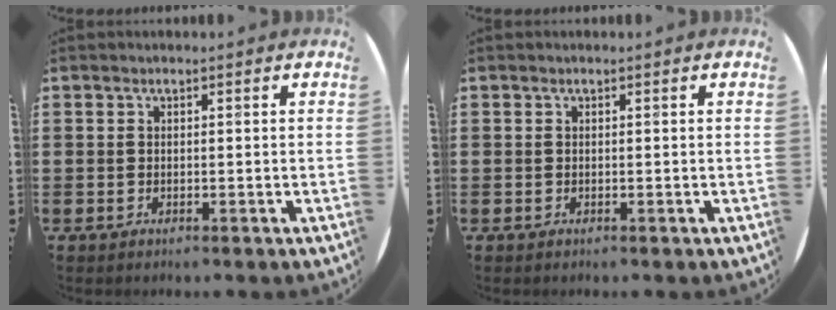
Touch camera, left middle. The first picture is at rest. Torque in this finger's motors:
{"motor_torque": [-0.29, -0.24, 0.02, 0.02]}